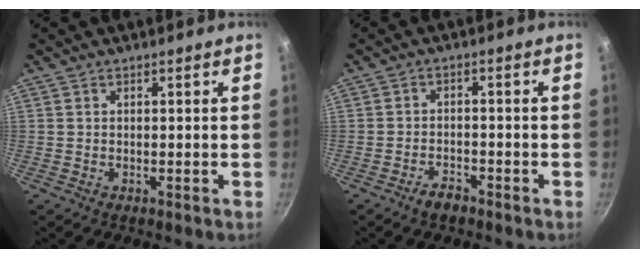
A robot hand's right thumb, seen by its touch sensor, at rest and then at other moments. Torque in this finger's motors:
{"motor_torque": [0.20, 0.06, -0.31, -0.03, 0.08]}